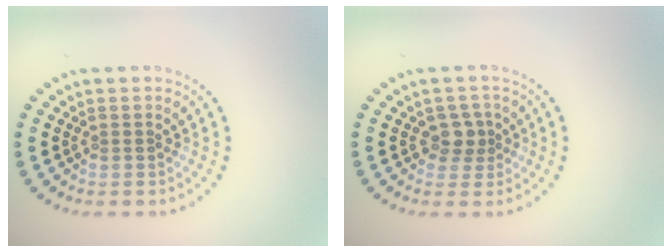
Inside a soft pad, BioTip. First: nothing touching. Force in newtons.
{"total": 1.8, "press": 1.6, "slide": 0.9}